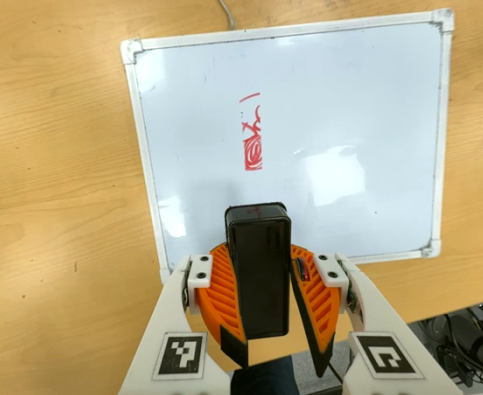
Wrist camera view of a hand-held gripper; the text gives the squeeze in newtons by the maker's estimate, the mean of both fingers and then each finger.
{"total": 11.0, "left": 10.6, "right": 11.5}